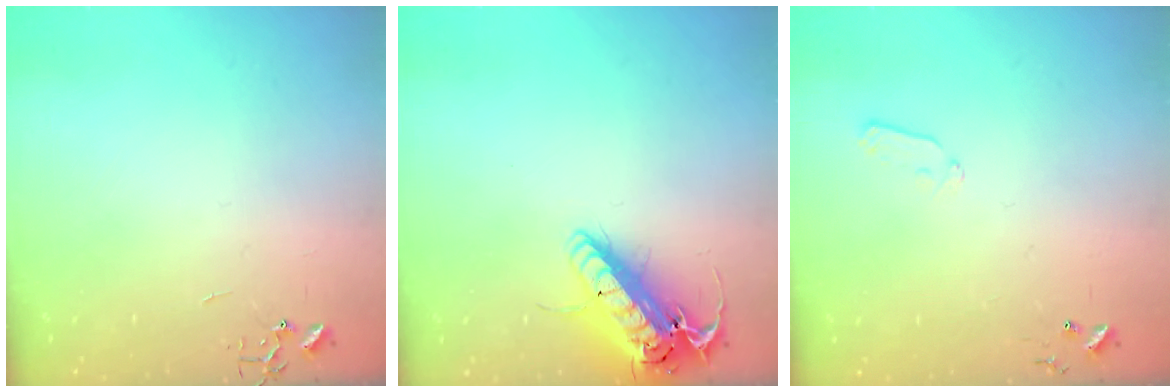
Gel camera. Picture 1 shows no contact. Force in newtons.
{"total": 18.3, "press": 18.0, "slide": 3.3}
{"total": 6.0, "press": 5.9, "slide": 1.0}